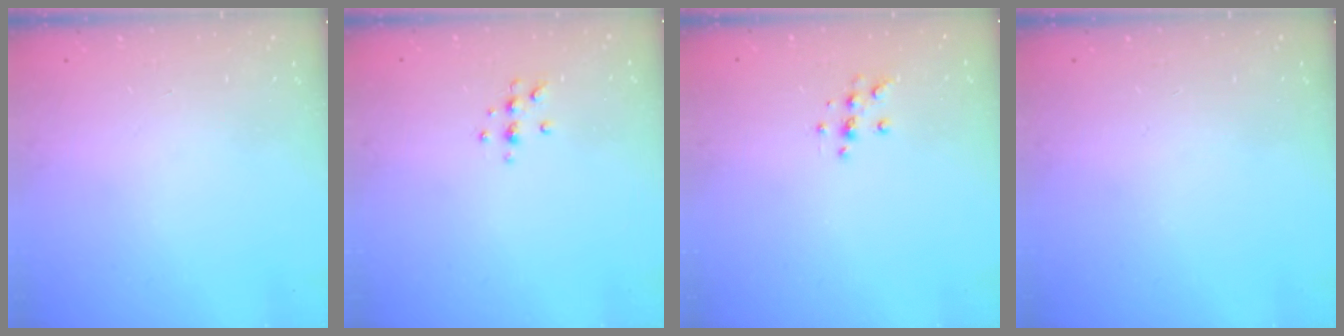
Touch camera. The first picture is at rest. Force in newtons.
{"total": 5.1, "press": 4.8, "slide": 1.8}
{"total": 5.0, "press": 4.8, "slide": 1.2}
{"total": 0.0}